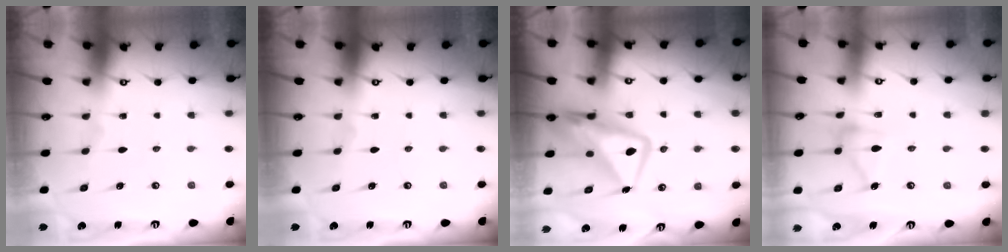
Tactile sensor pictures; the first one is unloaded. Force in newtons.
{"total": 0.0}
{"total": 14.7, "press": 14.6, "slide": 1.8}
{"total": 12.5, "press": 12.5, "slide": 0.7}